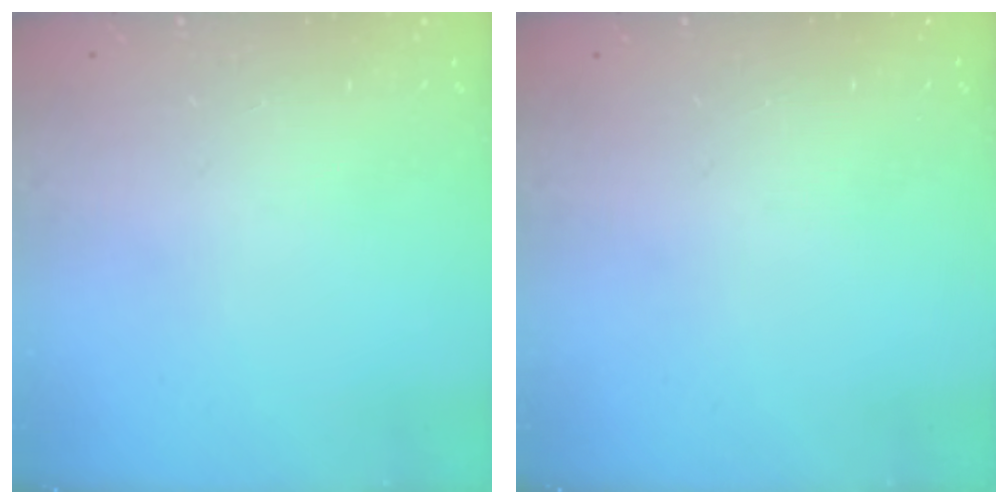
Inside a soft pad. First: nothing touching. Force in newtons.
{"total": 0.0}